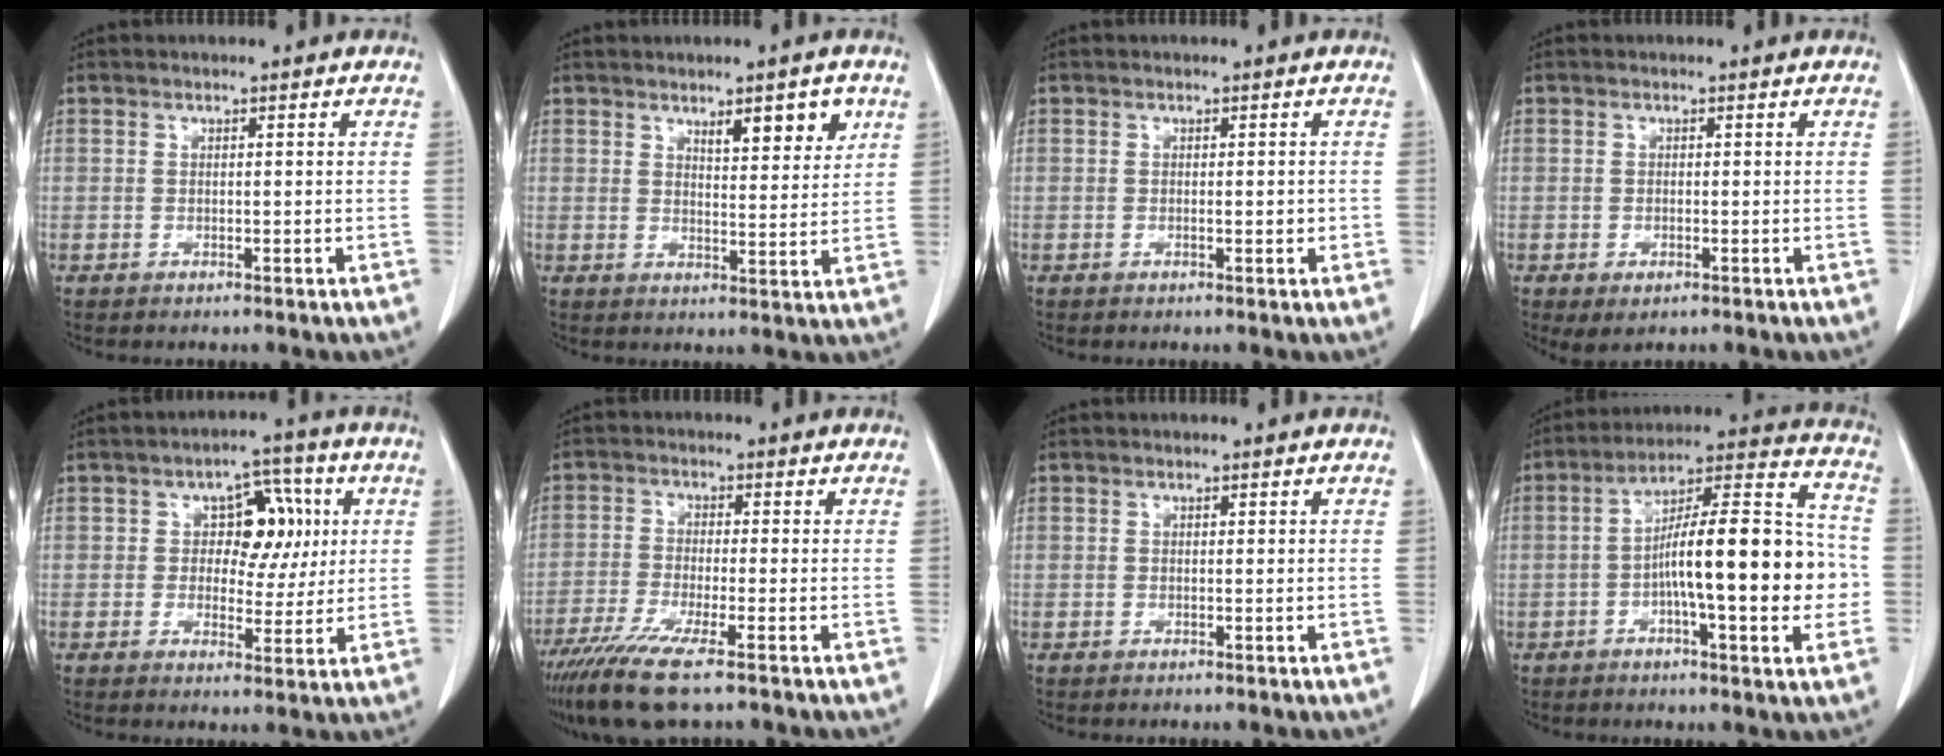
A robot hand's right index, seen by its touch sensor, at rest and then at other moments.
{"total": 5.7, "force": [3.3, 1.3, 4.5], "torque": [-0.065, -0.006, 0.048]}
{"total": 1.4, "force": [-0.2, 0.5, 1.3], "torque": [-0.019, -0.001, -0.002]}
{"total": 2.4, "force": [-1.1, 1.1, 1.8], "torque": [-0.030, -0.004, -0.008]}
{"total": 7.6, "force": [1.5, 4.8, 5.6], "torque": [-0.064, 0.023, 0.025]}
{"total": 8.7, "force": [-5.9, 0.2, 6.4], "torque": [-0.118, -0.024, -0.105]}
{"total": 0.0}
{"total": 18.5, "force": [-2.7, 3.2, 18.0], "torque": [-0.281, 0.023, -0.046]}